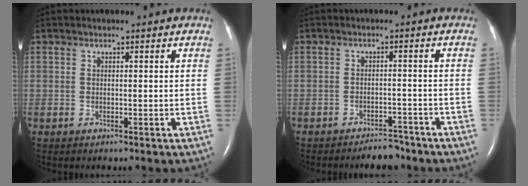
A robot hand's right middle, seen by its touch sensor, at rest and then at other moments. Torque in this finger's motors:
{"motor_torque": [-0.51, -0.04, 0.05, 0.00]}